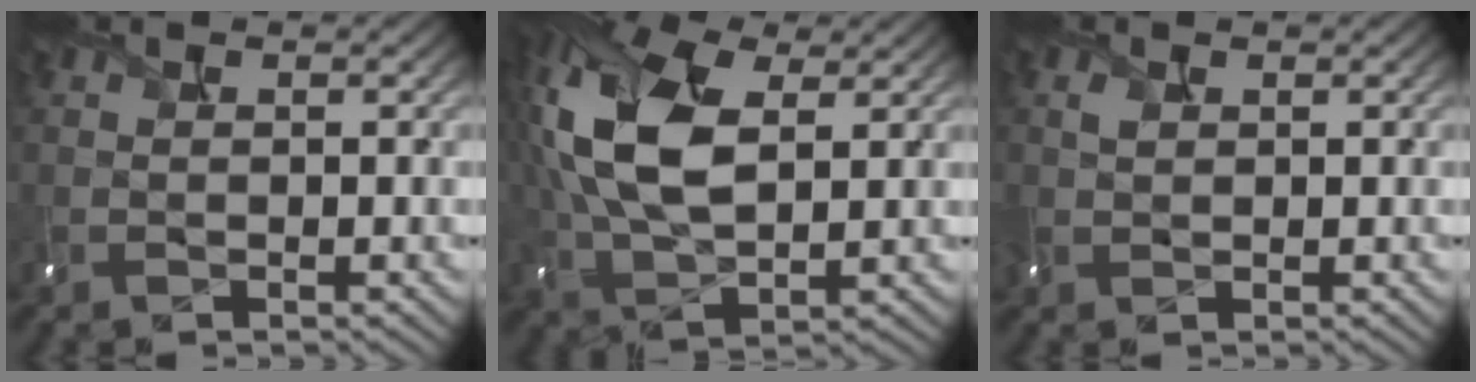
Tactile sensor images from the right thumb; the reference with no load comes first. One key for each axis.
{"total": 12.8, "fx": 3.2, "fy": 7.1, "fz": 10.1, "tx": -0.254, "ty": 0.013, "tz": 0.056}
{"total": 1.5, "fx": 0.4, "fy": 1.2, "fz": 0.8, "tx": -0.031, "ty": 0.002, "tz": 0.012}